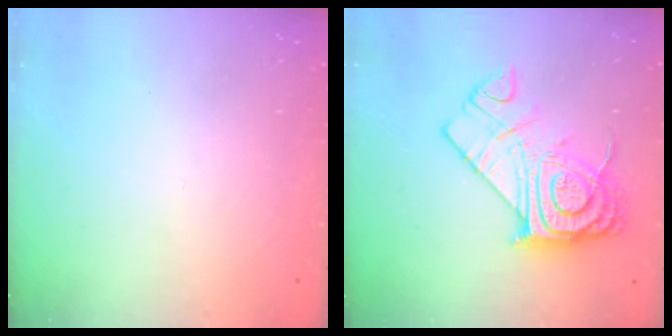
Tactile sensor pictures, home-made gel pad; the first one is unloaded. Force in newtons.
{"total": 19.5, "press": 19.4, "slide": 1.6}